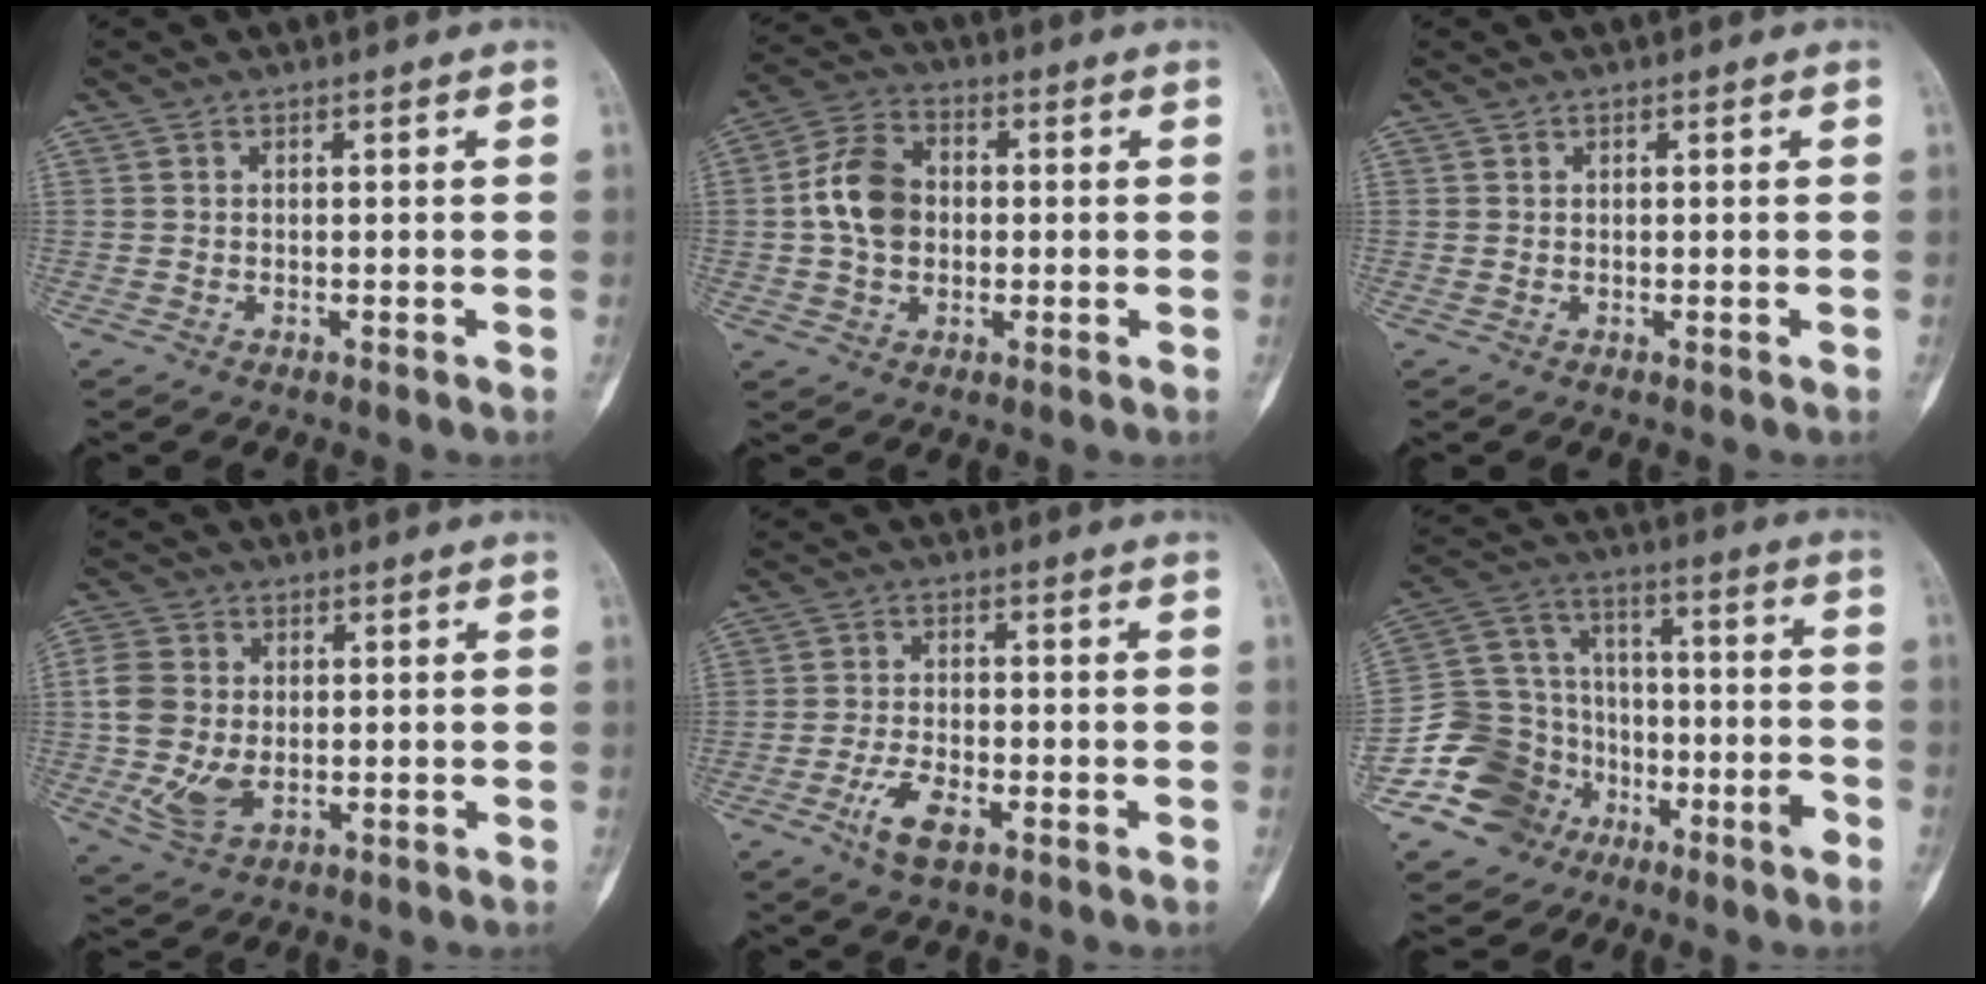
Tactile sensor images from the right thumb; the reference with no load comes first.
{"total": 9.8, "force": [0.1, 7.2, 6.6], "torque": [-0.106, 0.019, -0.007]}
{"total": 0.0}
{"total": 9.2, "force": [-0.4, 6.4, 6.6], "torque": [-0.135, -0.001, -0.007]}
{"total": 5.6, "force": [-2.8, 2.4, 4.3], "torque": [-0.084, 0.010, -0.052]}
{"total": 16.1, "force": [-9.0, 12.6, 4.5], "torque": [-0.053, 0.109, -0.154]}